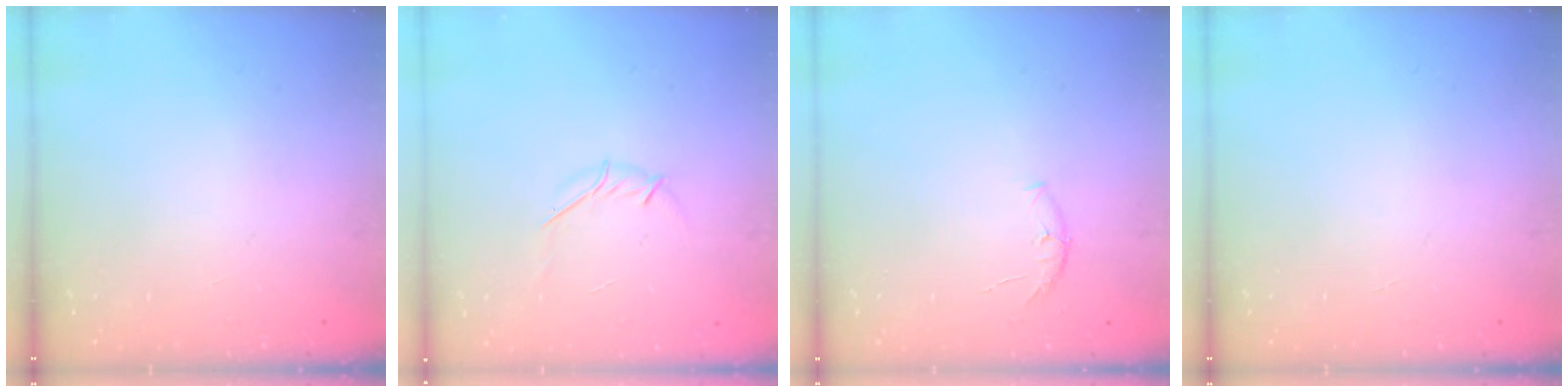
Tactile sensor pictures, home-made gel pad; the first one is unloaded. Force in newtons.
{"total": 3.8, "press": 3.7, "slide": 1.0}
{"total": 5.6, "press": 5.5, "slide": 1.1}
{"total": 0.0}